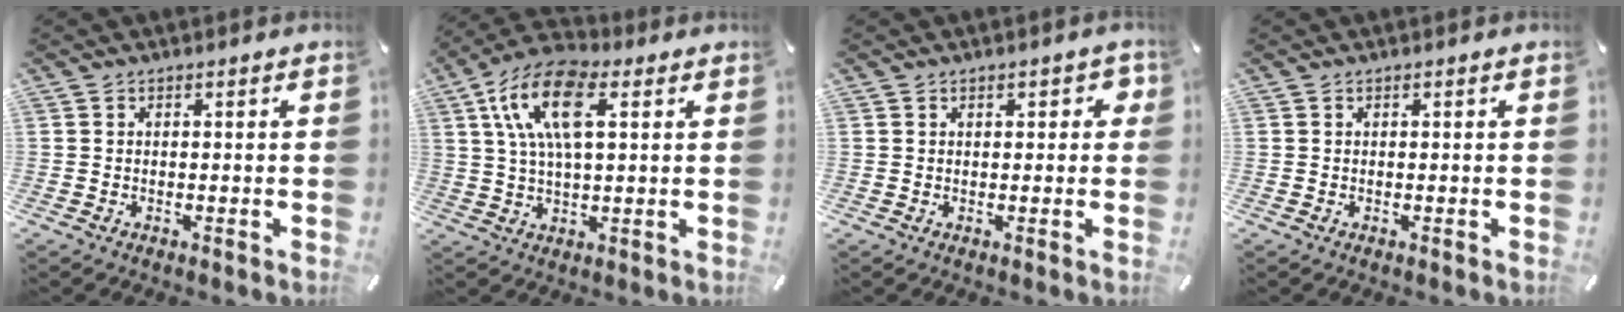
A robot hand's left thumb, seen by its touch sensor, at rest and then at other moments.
{"total": 14.3, "force": [5.0, 7.0, 11.4], "torque": [-0.239, 0.006, 0.086]}
{"total": 2.1, "force": [0.5, 1.4, 1.5], "torque": [-0.014, 0.002, 0.002]}
{"total": 0.0}